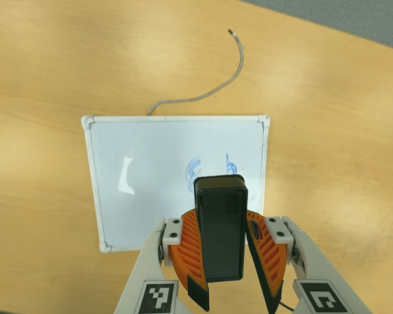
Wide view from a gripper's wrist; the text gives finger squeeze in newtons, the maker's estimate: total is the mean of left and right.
{"total": 8.1, "left": 9.1, "right": 7.0}